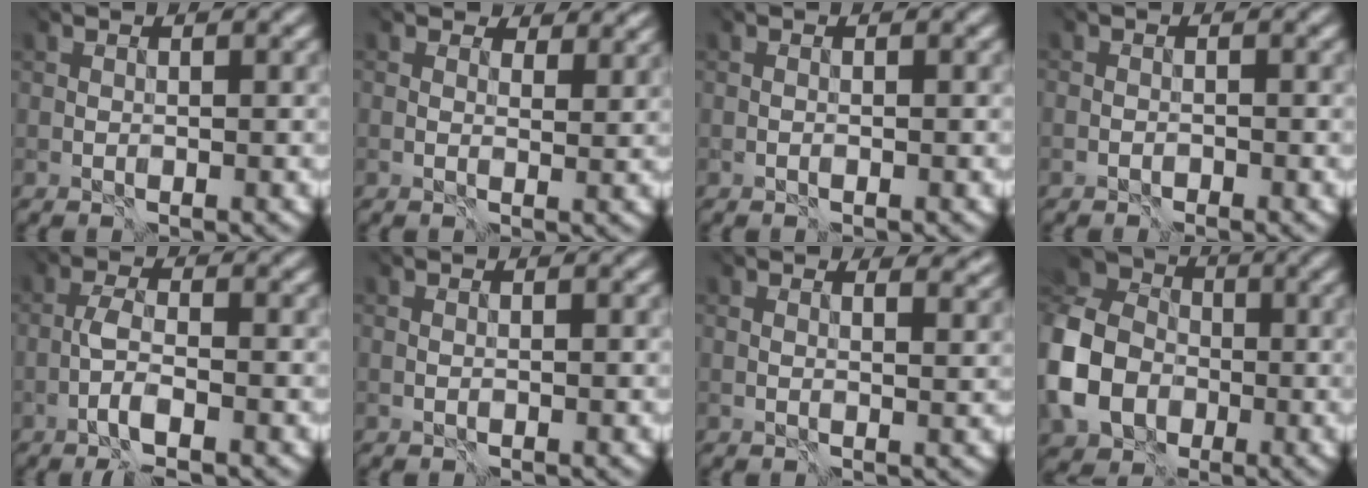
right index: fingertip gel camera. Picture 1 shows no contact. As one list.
[{"total": 3.8, "force": [3.1, 1.4, 1.7], "torque": [-0.021, 0.002, 0.047]}, {"total": 0.7, "force": [-0.6, -0.1, 0.1], "torque": [0.008, 0.003, -0.012]}, {"total": 2.2, "force": [-2.1, -0.1, -0.6], "torque": [0.013, -0.008, -0.030]}, {"total": 5.3, "force": [-4.6, -0.1, 2.6], "torque": [-0.057, 0.003, -0.065]}, {"total": 0.0}, {"total": 3.1, "force": [2.6, 0.6, 1.5], "torque": [-0.021, 0.008, 0.038]}, {"total": 9.3, "force": [-4.2, 7.0, 4.5], "torque": [-0.127, -0.007, -0.064]}]